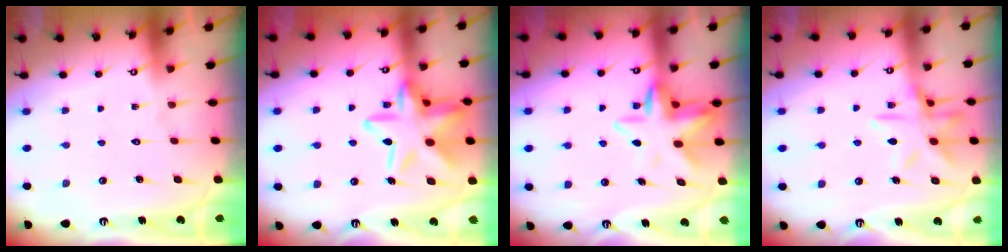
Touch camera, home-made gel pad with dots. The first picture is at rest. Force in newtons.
{"total": 19.2, "press": 19.2, "slide": 1.5}
{"total": 8.8, "press": 8.4, "slide": 2.5}
{"total": 13.1, "press": 13.1, "slide": 0.9}